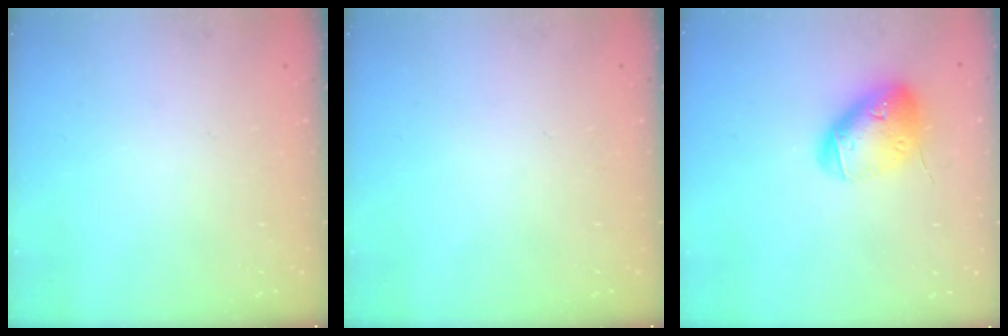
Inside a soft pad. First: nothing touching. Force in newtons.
{"total": 0.0}
{"total": 15.3, "press": 15.1, "slide": 2.4}